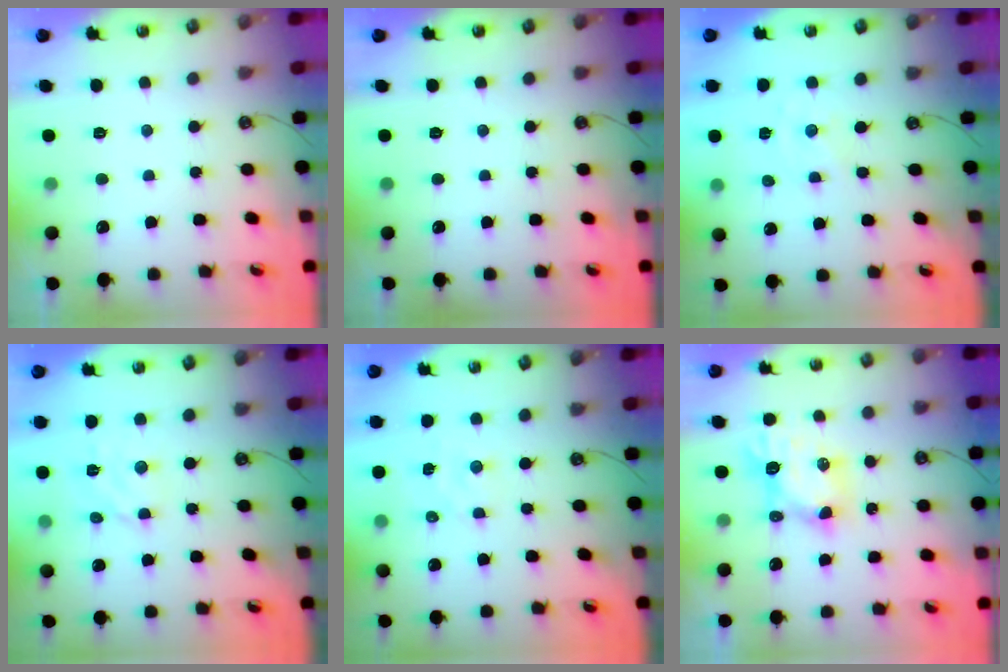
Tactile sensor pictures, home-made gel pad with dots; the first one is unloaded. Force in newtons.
{"total": 0.0}
{"total": 0.0}
{"total": 4.4, "press": 4.4, "slide": 0.7}
{"total": 2.2, "press": 2.2, "slide": 0.3}
{"total": 6.7, "press": 6.7, "slide": 0.2}